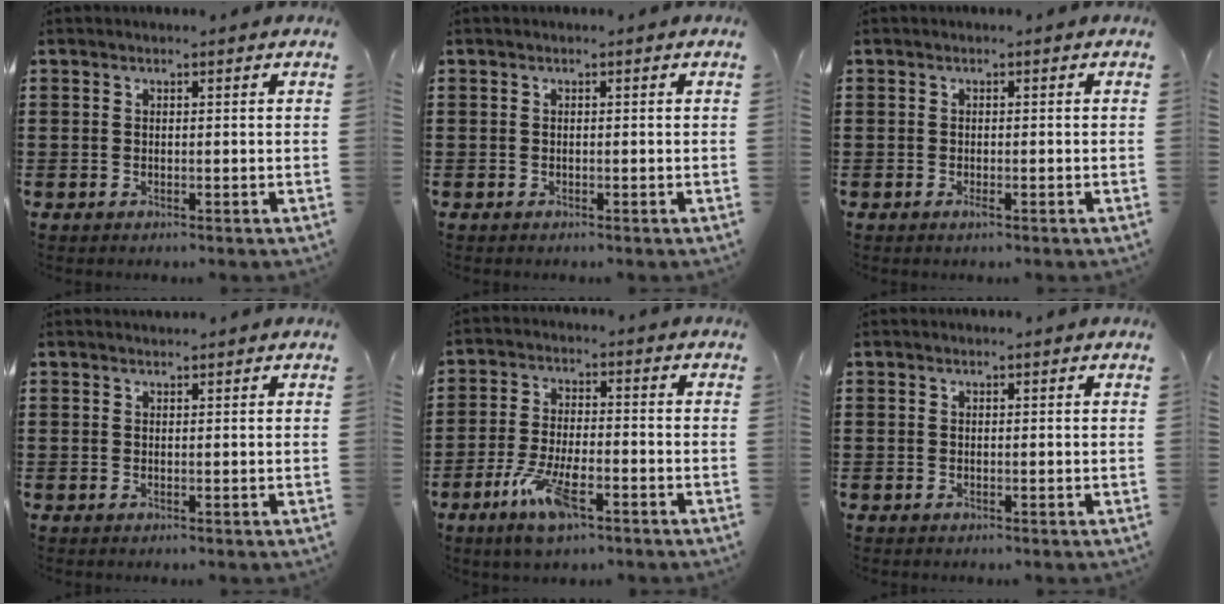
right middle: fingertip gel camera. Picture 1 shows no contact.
{"total": 0.0}
{"total": 0.7, "force": [-0.3, 0.1, 0.7], "torque": [-0.013, -0.005, -0.004]}
{"total": 0.9, "force": [0.8, -0.1, 0.1], "torque": [-0.002, -0.001, 0.016]}
{"total": 8.2, "force": [-4.4, 2.8, 6.3], "torque": [-0.136, -0.006, -0.081]}
{"total": 0.0}